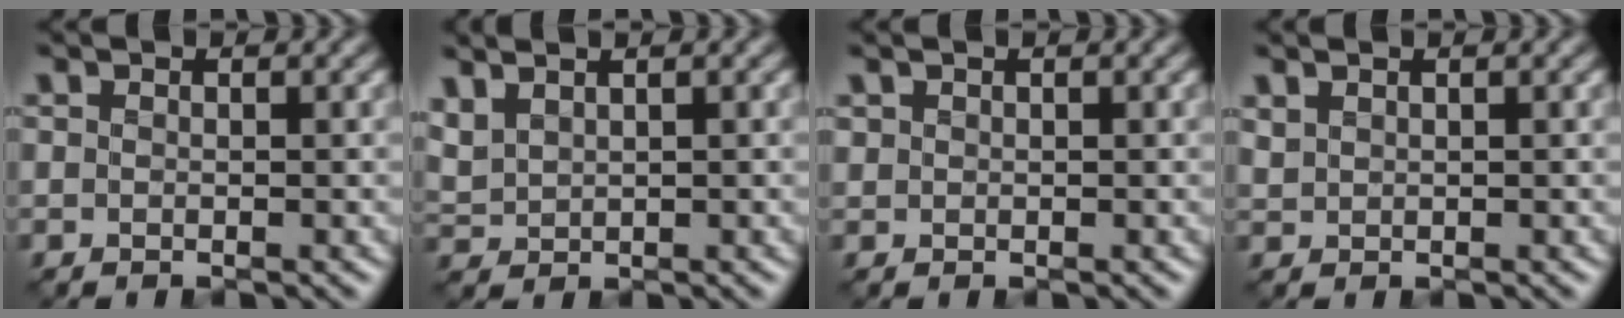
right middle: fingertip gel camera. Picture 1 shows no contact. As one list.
[{"total": 2.5, "force": [1.8, 1.1, 1.3], "torque": [-0.038, 0.013, 0.041]}, {"total": 0.5, "force": [0.4, 0.3, 0.0], "torque": [-0.003, 0.000, 0.012]}, {"total": 0.8, "force": [0.7, 0.3, 0.2], "torque": [-0.011, 0.001, 0.020]}]